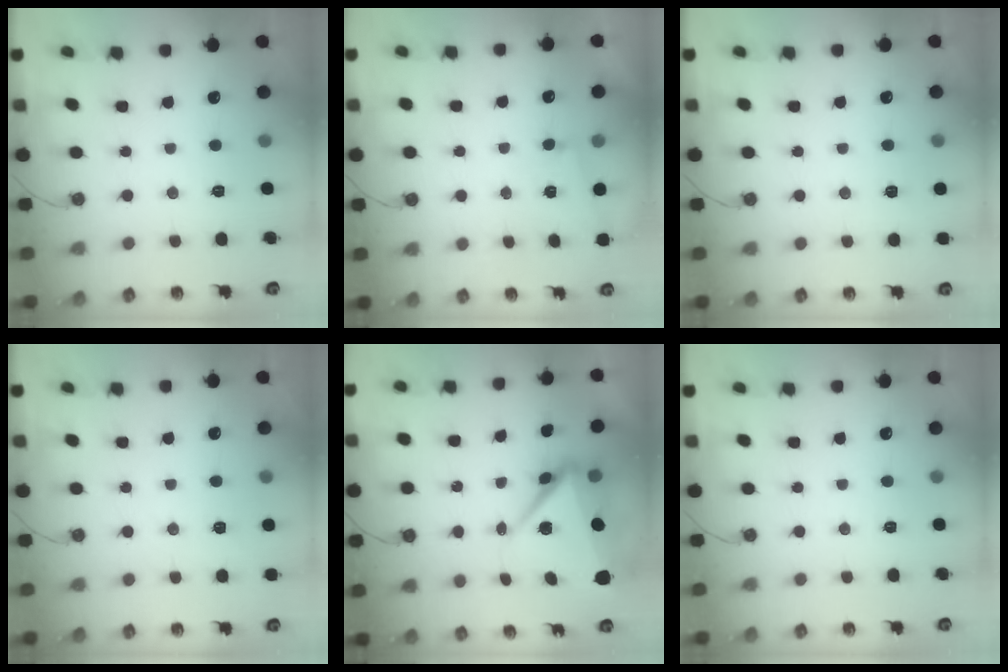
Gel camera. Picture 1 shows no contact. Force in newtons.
{"total": 1.5, "press": 1.4, "slide": 0.5}
{"total": 3.5, "press": 3.1, "slide": 1.6}
{"total": 3.0, "press": 2.4, "slide": 1.8}
{"total": 9.0, "press": 8.9, "slide": 1.7}
{"total": 0.0}